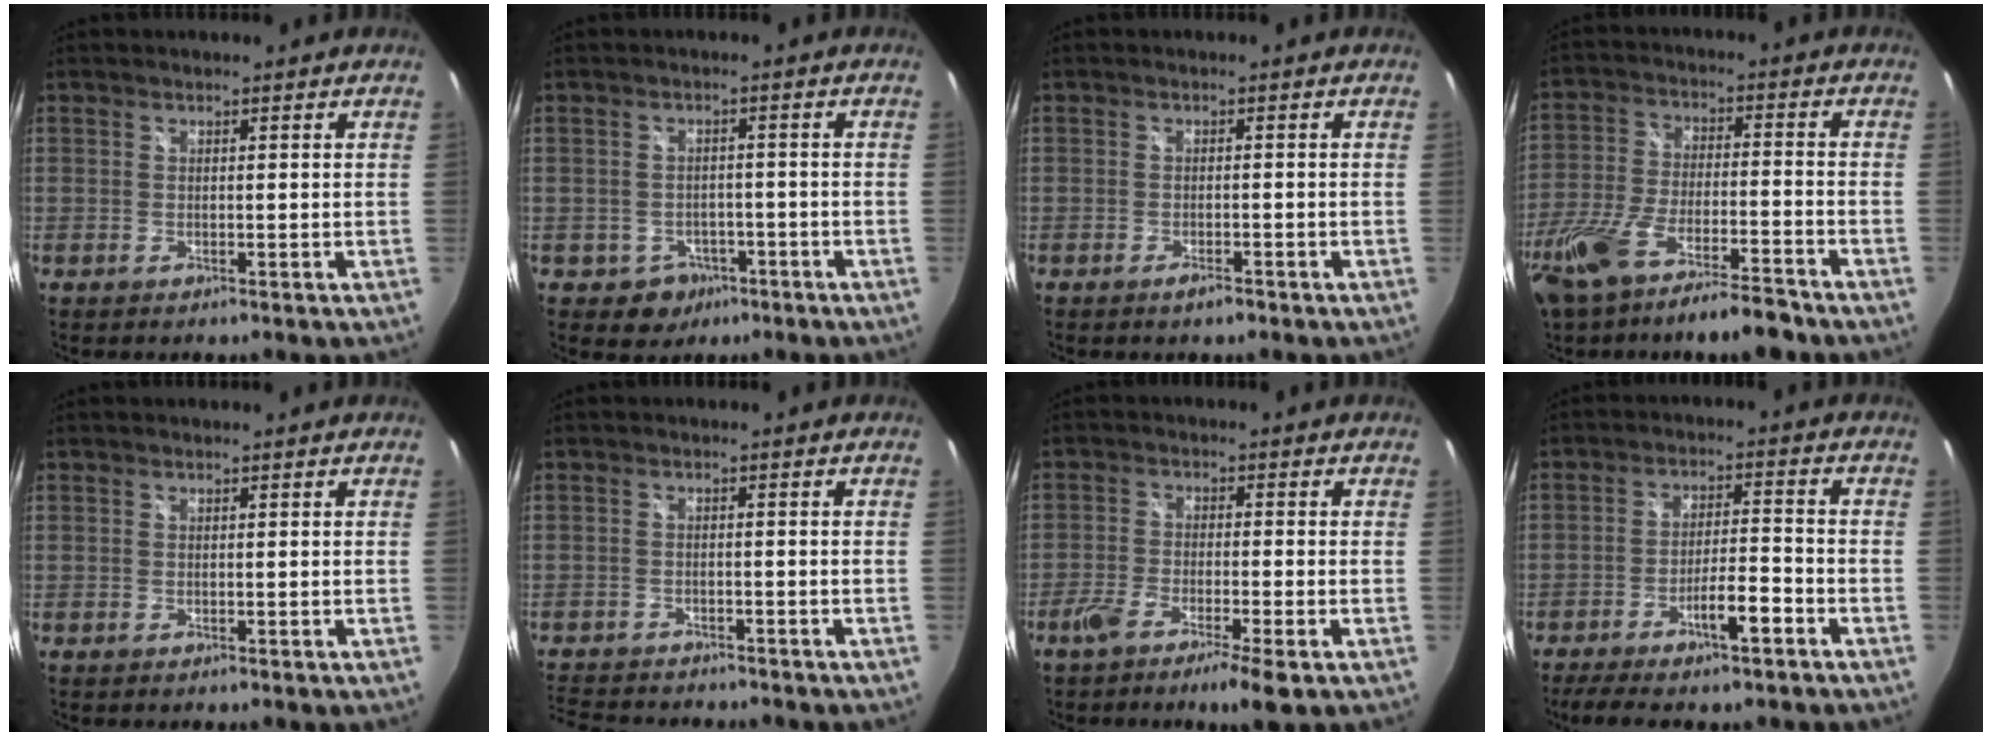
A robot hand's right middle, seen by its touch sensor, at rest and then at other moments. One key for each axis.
{"total": 4.8, "fx": -2.4, "fy": 4.1, "fz": 1.0, "tx": -0.032, "ty": 0.009, "tz": -0.025}
{"total": 1.8, "fx": -1.4, "fy": 0.6, "fz": 1.1, "tx": -0.021, "ty": -0.003, "tz": -0.025}
{"total": 17.4, "fx": -13.3, "fy": 3.4, "fz": 10.7, "tx": -0.229, "ty": -0.042, "tz": -0.228}
{"total": 0.0}
{"total": 9.1, "fx": -8.2, "fy": 2.8, "fz": 2.7, "tx": -0.080, "ty": -0.009, "tz": -0.133}
{"total": 7.0, "fx": -4.7, "fy": 0.7, "fz": 5.2, "tx": -0.112, "ty": -0.012, "tz": -0.086}
{"total": 9.0, "fx": -6.1, "fy": 1.2, "fz": 6.5, "tx": -0.130, "ty": 0.001, "tz": -0.098}